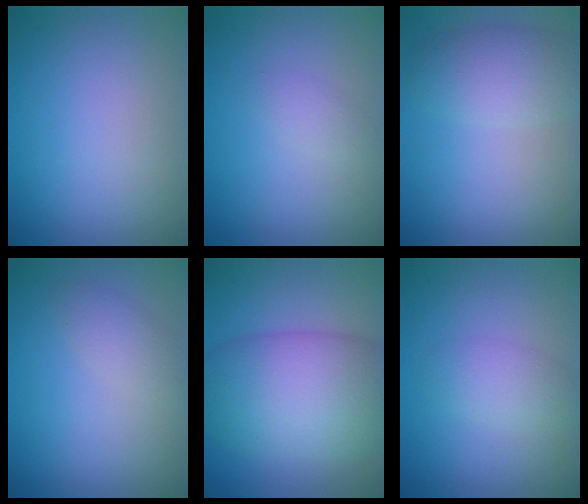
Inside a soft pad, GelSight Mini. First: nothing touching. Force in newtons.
{"total": 1.1, "press": 1.1, "slide": 0.1}
{"total": 3.8, "press": 3.8, "slide": 0.2}
{"total": 1.8, "press": 1.8, "slide": 0.1}
{"total": 10.1, "press": 10.1, "slide": 0.3}
{"total": 1.5, "press": 1.5, "slide": 0.0}